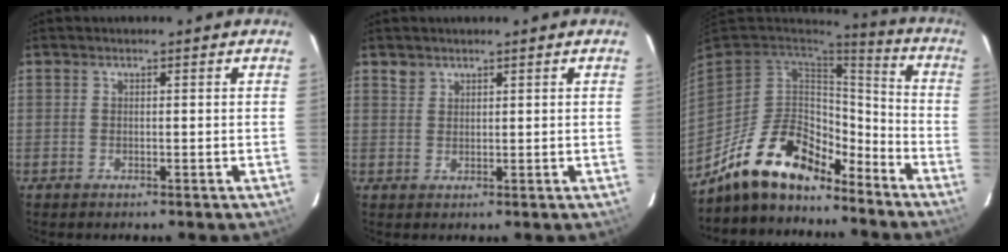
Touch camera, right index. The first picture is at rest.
{"total": 1.7, "force": [1.3, 1.0, 0.1], "torque": [0.000, 0.004, 0.025]}
{"total": 18.3, "force": [-14.0, 7.7, 8.9], "torque": [-0.193, 0.012, -0.238]}